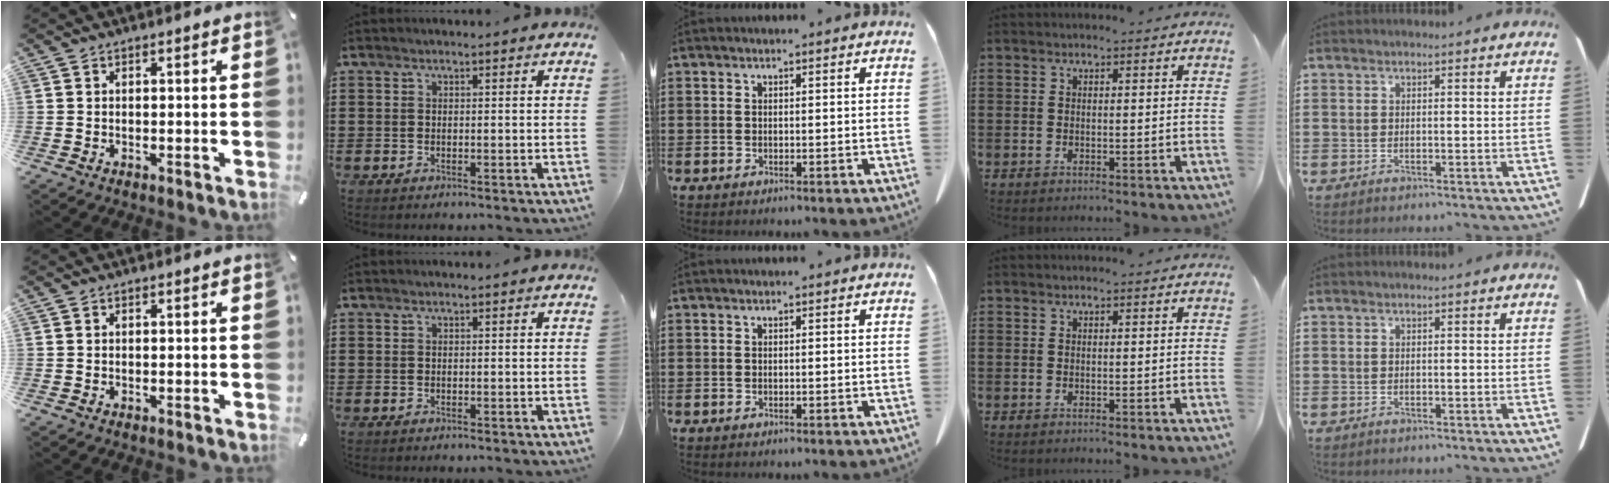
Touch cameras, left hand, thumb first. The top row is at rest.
{}